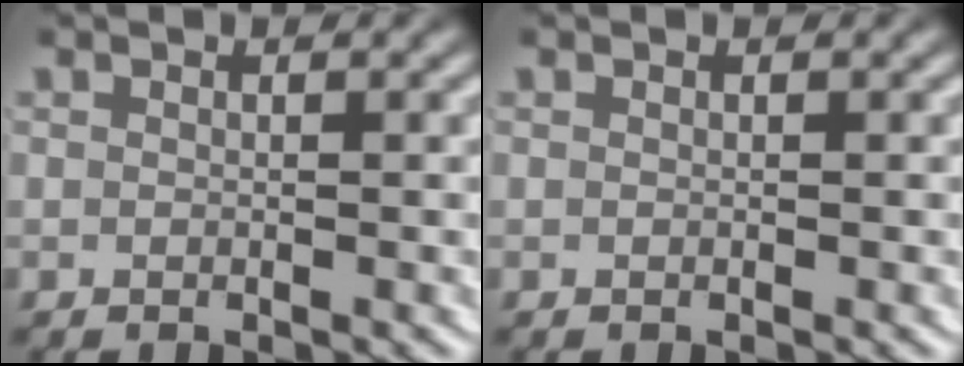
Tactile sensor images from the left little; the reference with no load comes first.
{"total": 0.0}